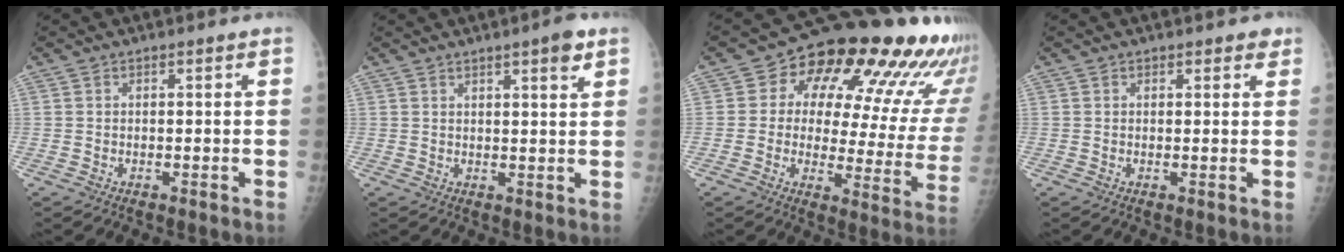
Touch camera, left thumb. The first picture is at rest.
{"total": 5.9, "force": [3.7, 1.1, 4.5], "torque": [-0.057, -0.019, 0.049]}
{"total": 23.1, "force": [11.9, 10.3, 17.0], "torque": [-0.187, -0.028, 0.150]}
{"total": 1.7, "force": [1.2, 1.0, 0.6], "torque": [0.012, -0.004, 0.009]}